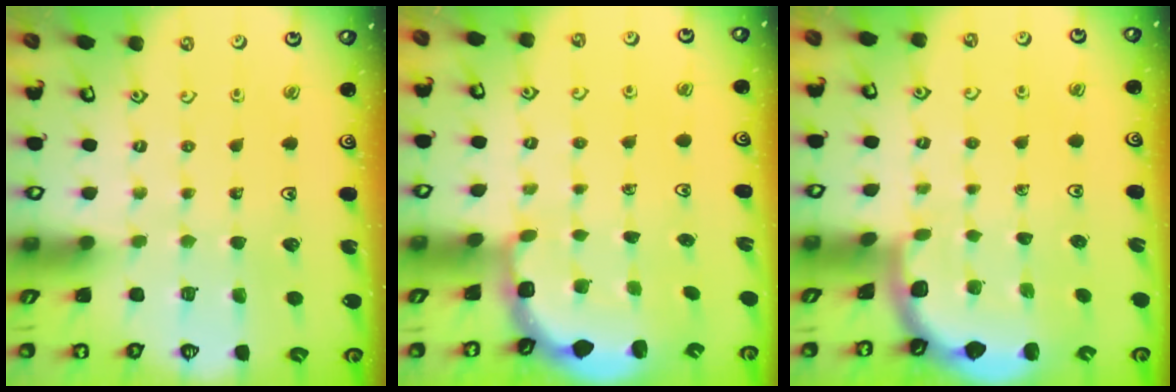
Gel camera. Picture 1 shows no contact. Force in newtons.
{"total": 2.7, "press": 2.3, "slide": 1.4}
{"total": 1.8, "press": 1.8, "slide": 0.2}